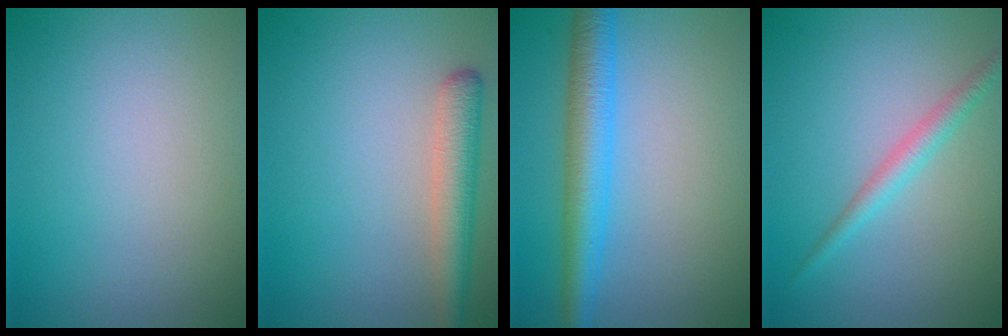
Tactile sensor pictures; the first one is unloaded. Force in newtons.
{"total": 3.6, "press": 3.6, "slide": 0.2}
{"total": 5.1, "press": 5.1, "slide": 0.1}
{"total": 2.0, "press": 2.0, "slide": 0.1}